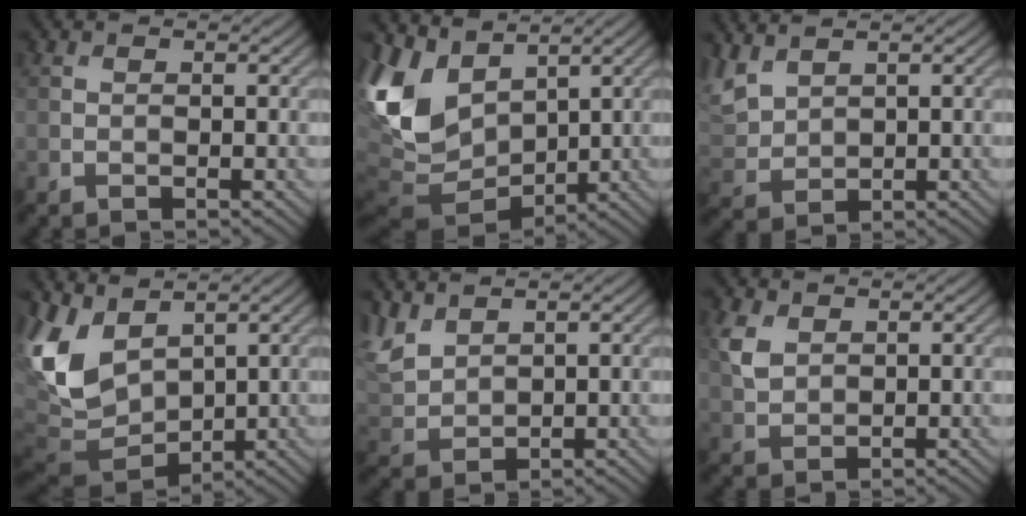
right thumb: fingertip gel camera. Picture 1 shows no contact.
{"total": 12.8, "force": [2.1, 9.2, 8.7], "torque": [-0.250, -0.009, 0.048]}
{"total": 5.0, "force": [3.3, 2.7, 2.6], "torque": [-0.085, 0.008, 0.072]}
{"total": 10.5, "force": [2.7, 7.1, 7.2], "torque": [-0.204, -0.007, 0.048]}
{"total": 5.6, "force": [3.5, 3.1, 3.1], "torque": [-0.097, 0.007, 0.078]}
{"total": 3.6, "force": [1.6, 2.5, 2.1], "torque": [-0.060, 0.001, 0.035]}